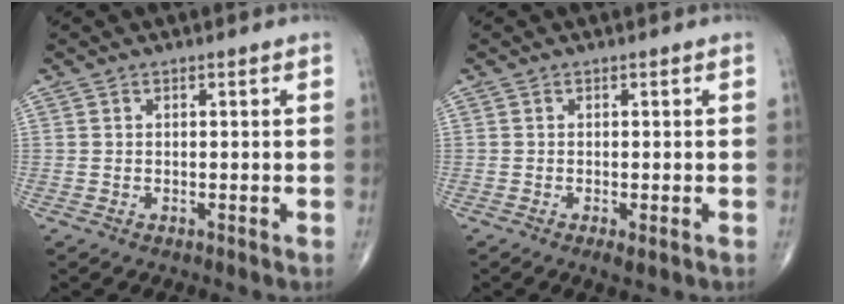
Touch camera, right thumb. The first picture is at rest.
{"total": 1.7, "force": [-0.7, 0.5, 1.5], "torque": [-0.029, -0.006, -0.013]}